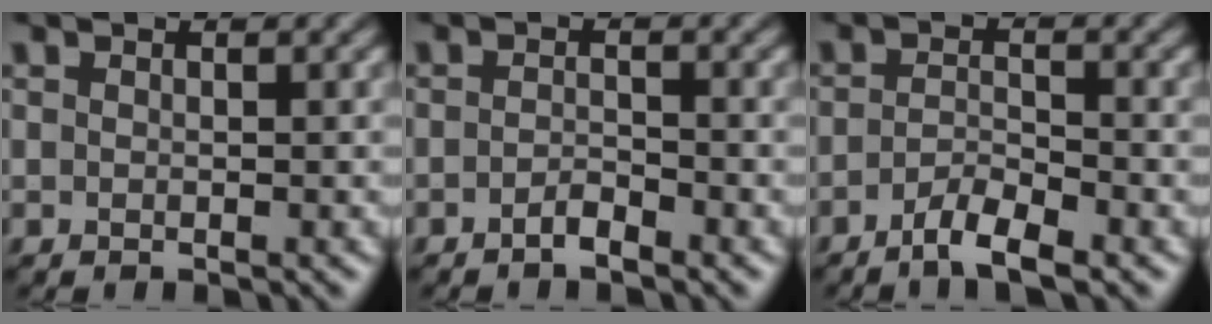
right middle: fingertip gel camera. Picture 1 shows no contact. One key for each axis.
{"total": 1.4, "fx": -1.0, "fy": 0.3, "fz": 0.9, "tx": -0.018, "ty": 0.002, "tz": -0.020}
{"total": 3.0, "fx": -2.0, "fy": 0.6, "fz": 2.1, "tx": -0.040, "ty": 0.002, "tz": -0.042}